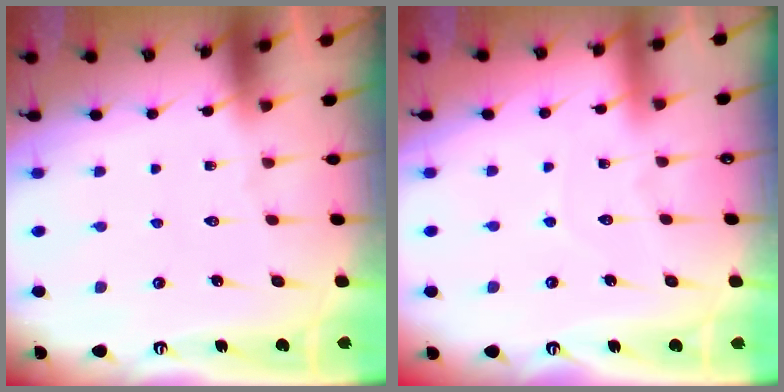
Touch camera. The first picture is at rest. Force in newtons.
{"total": 2.6, "press": 2.6, "slide": 0.3}